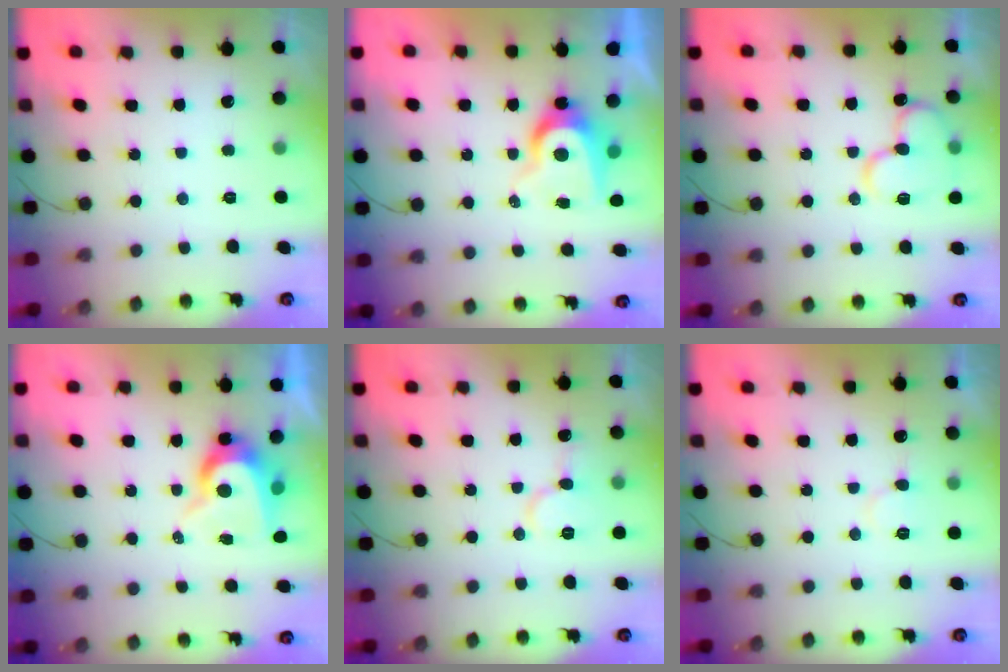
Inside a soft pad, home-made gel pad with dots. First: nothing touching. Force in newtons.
{"total": 8.5, "press": 8.4, "slide": 0.6}
{"total": 14.0, "press": 13.8, "slide": 2.1}
{"total": 9.2, "press": 9.2, "slide": 0.6}
{"total": 8.2, "press": 8.2, "slide": 1.1}
{"total": 6.7, "press": 6.6, "slide": 0.5}